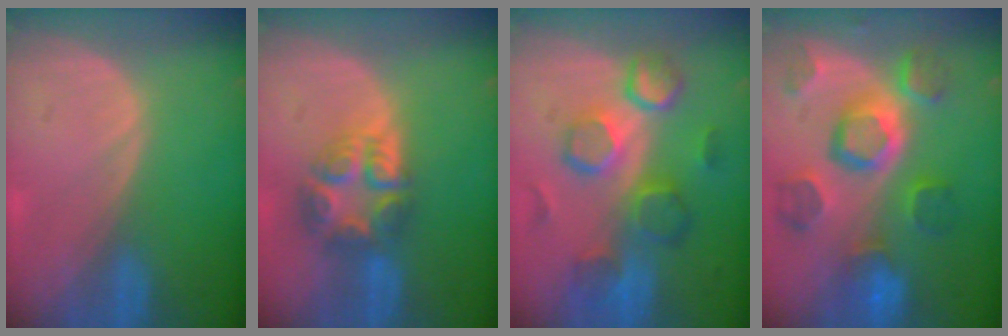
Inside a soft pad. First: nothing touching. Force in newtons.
{"total": 7.7, "press": 6.7, "slide": 3.7}
{"total": 9.7, "press": 9.3, "slide": 2.9}
{"total": 11.6, "press": 10.0, "slide": 5.8}